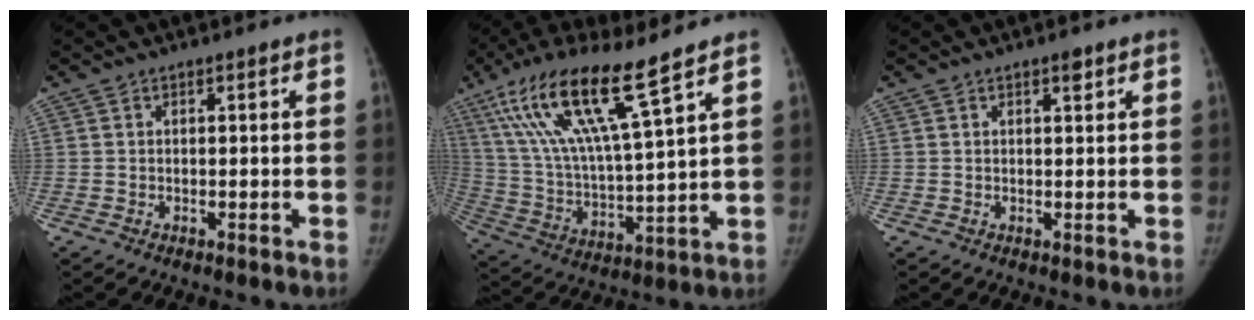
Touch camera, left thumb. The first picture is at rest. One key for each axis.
{"total": 18.8, "fx": 11.2, "fy": 2.1, "fz": 14.9, "tx": -0.290, "ty": -0.040, "tz": 0.214}
{"total": 1.5, "fx": 1.0, "fy": 0.5, "fz": 1.0, "tx": -0.010, "ty": -0.004, "tz": 0.013}